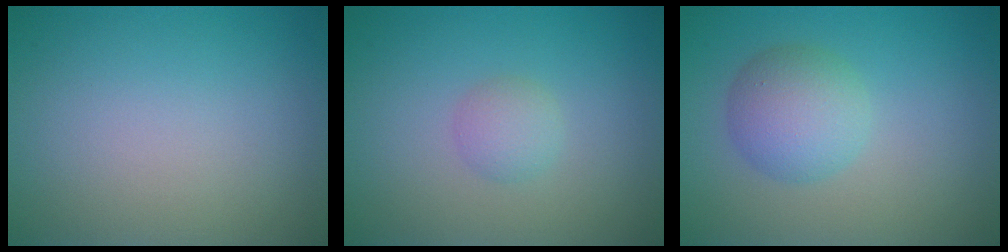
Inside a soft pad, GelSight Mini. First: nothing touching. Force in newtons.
{"total": 1.6, "press": 1.6, "slide": 0.0}
{"total": 4.0, "press": 4.0, "slide": 0.2}